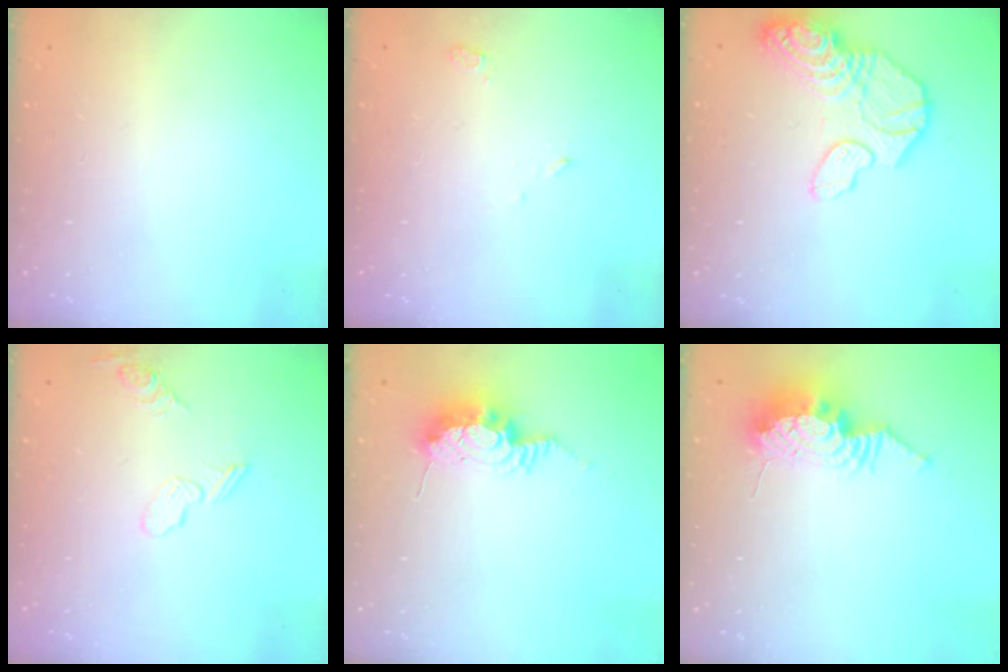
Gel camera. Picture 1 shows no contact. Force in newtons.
{"total": 2.7, "press": 2.6, "slide": 0.8}
{"total": 16.3, "press": 16.2, "slide": 1.9}
{"total": 8.3, "press": 8.1, "slide": 1.6}
{"total": 9.3, "press": 9.2, "slide": 0.8}
{"total": 11.7, "press": 11.6, "slide": 1.1}